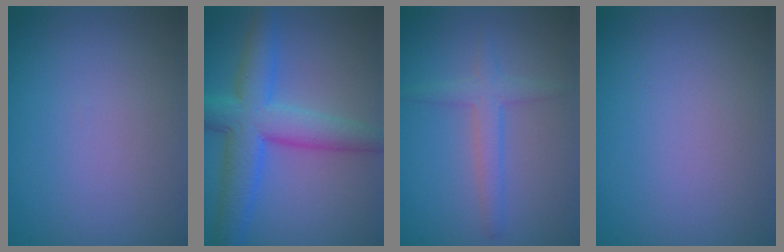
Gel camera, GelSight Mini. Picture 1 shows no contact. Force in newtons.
{"total": 6.7, "press": 6.7, "slide": 0.1}
{"total": 2.3, "press": 2.3, "slide": 0.1}
{"total": 0.0}